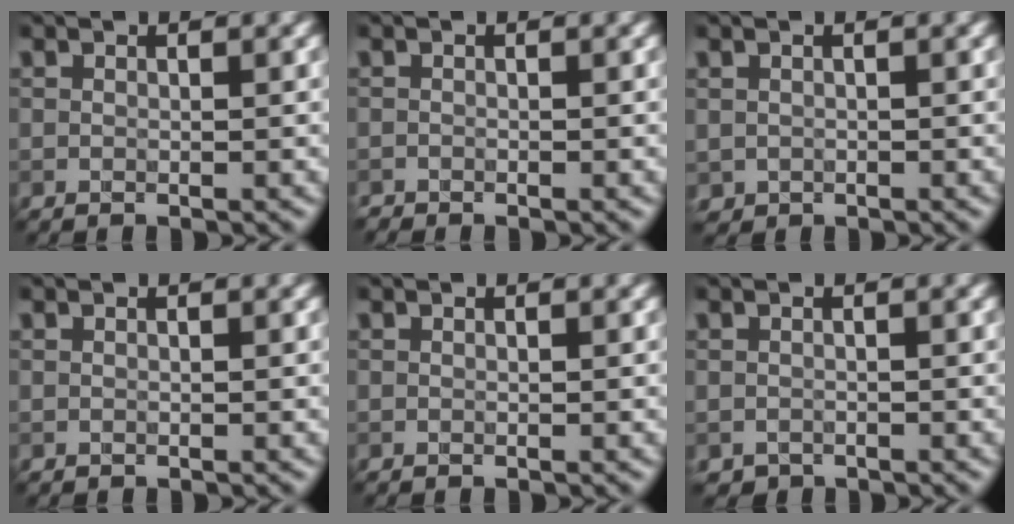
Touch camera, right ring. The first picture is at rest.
{"total": 0.7, "force": [-0.7, 0.1, -0.1], "torque": [0.005, -0.003, -0.017]}
{"total": 0.7, "force": [-0.1, 0.7, -0.2], "torque": [0.011, -0.003, -0.005]}
{"total": 0.0}
{"total": 0.0}
{"total": 0.8, "force": [-0.6, 0.5, -0.2], "torque": [0.009, -0.001, -0.013]}